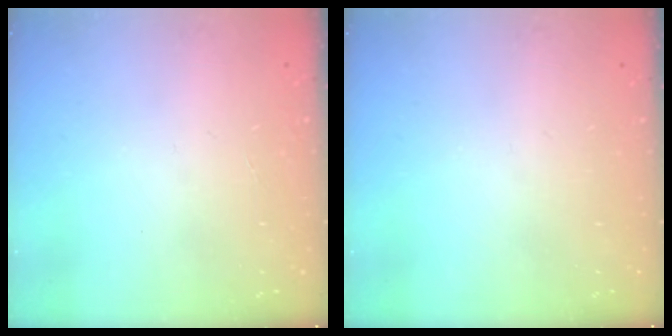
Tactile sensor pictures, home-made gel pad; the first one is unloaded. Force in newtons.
{"total": 0.0}